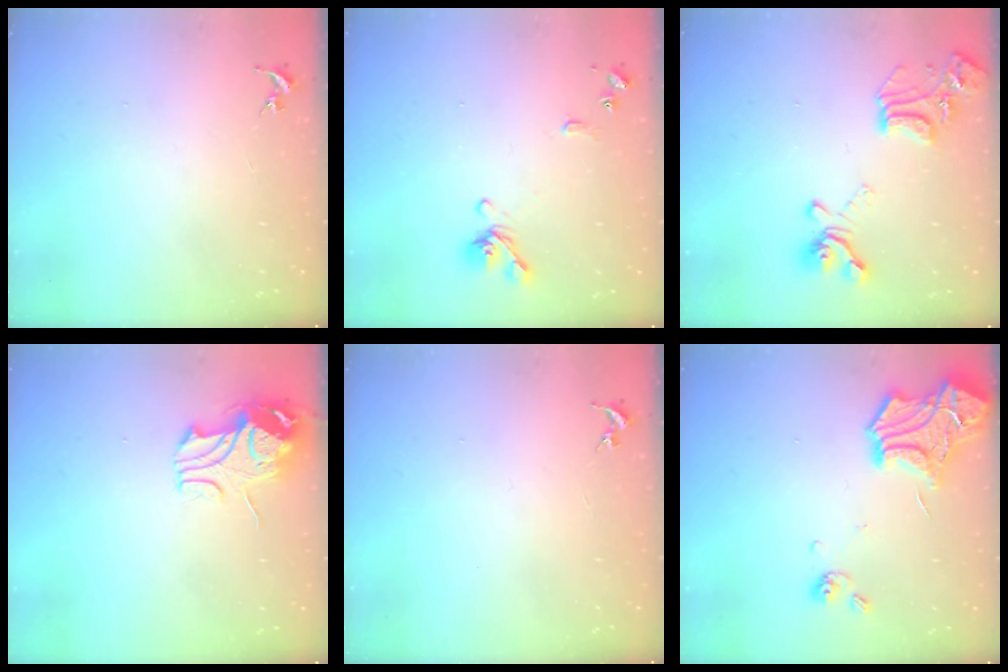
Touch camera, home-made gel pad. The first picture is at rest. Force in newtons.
{"total": 10.1, "press": 10.0, "slide": 1.4}
{"total": 18.1, "press": 18.1, "slide": 1.3}
{"total": 9.7, "press": 9.7, "slide": 1.0}
{"total": 0.0}
{"total": 18.0, "press": 17.9, "slide": 1.8}